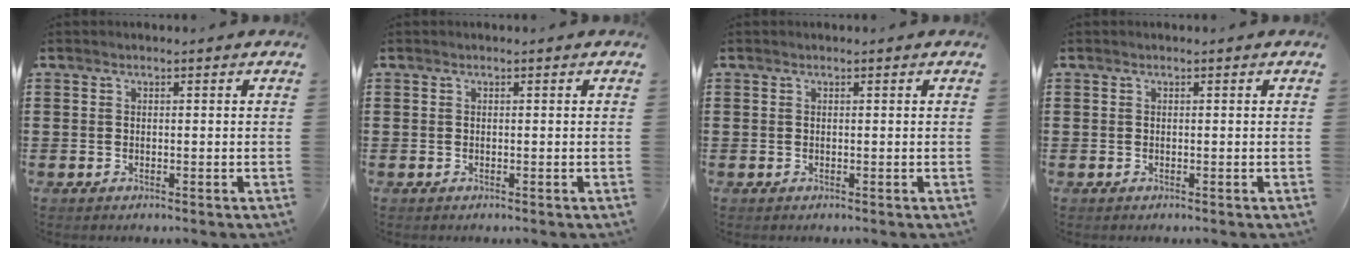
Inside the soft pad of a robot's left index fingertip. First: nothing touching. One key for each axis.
{"total": 0.0}
{"total": 0.0}
{"total": 0.0}